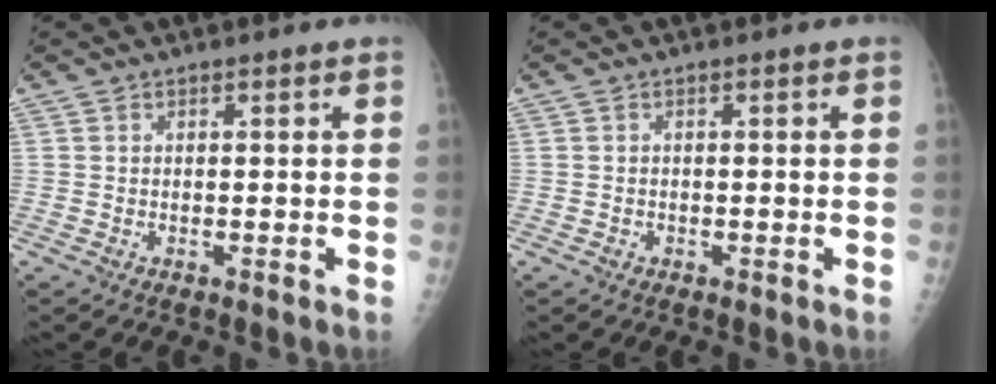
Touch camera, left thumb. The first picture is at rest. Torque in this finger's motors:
{"motor_torque": [-0.10, -0.02, 0.08, -0.04, -0.07]}